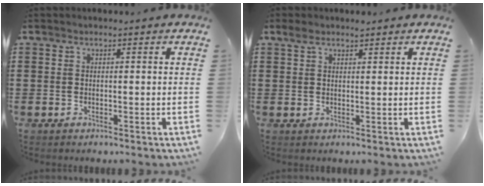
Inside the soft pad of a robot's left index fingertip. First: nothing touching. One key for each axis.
{"total": 2.1, "fx": 1.6, "fy": 0.9, "fz": 1.1, "tx": -0.025, "ty": 0.005, "tz": 0.031}